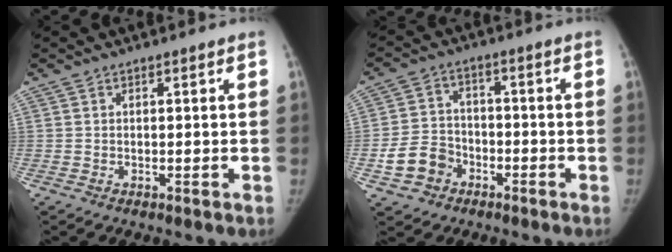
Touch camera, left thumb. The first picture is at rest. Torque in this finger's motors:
{"motor_torque": [-0.70, 1.27, 0.51, -0.08, 0.18]}